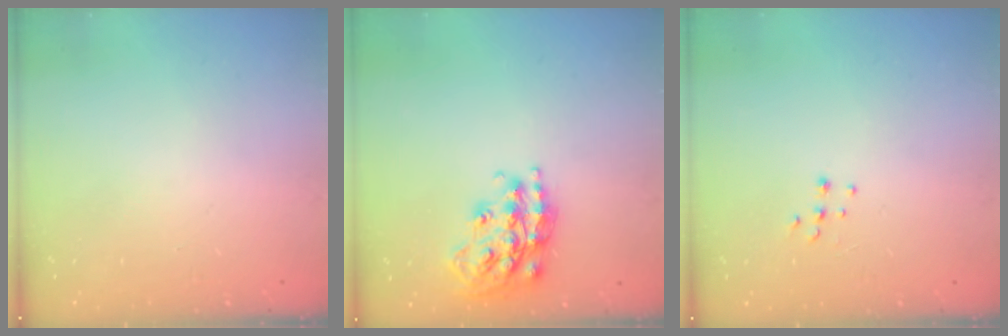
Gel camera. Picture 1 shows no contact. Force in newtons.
{"total": 18.0, "press": 17.9, "slide": 1.1}
{"total": 6.7, "press": 6.7, "slide": 0.6}